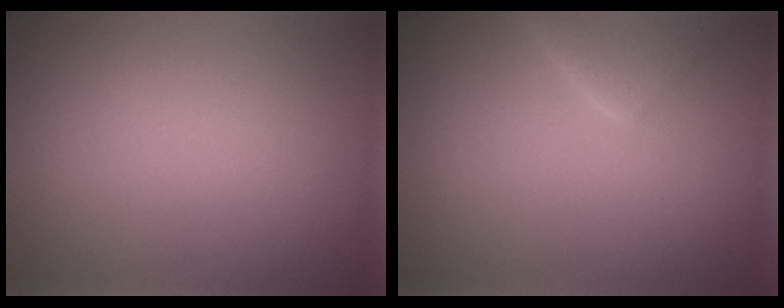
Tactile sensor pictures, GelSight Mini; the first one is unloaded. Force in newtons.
{"total": 2.3, "press": 2.3, "slide": 0.1}